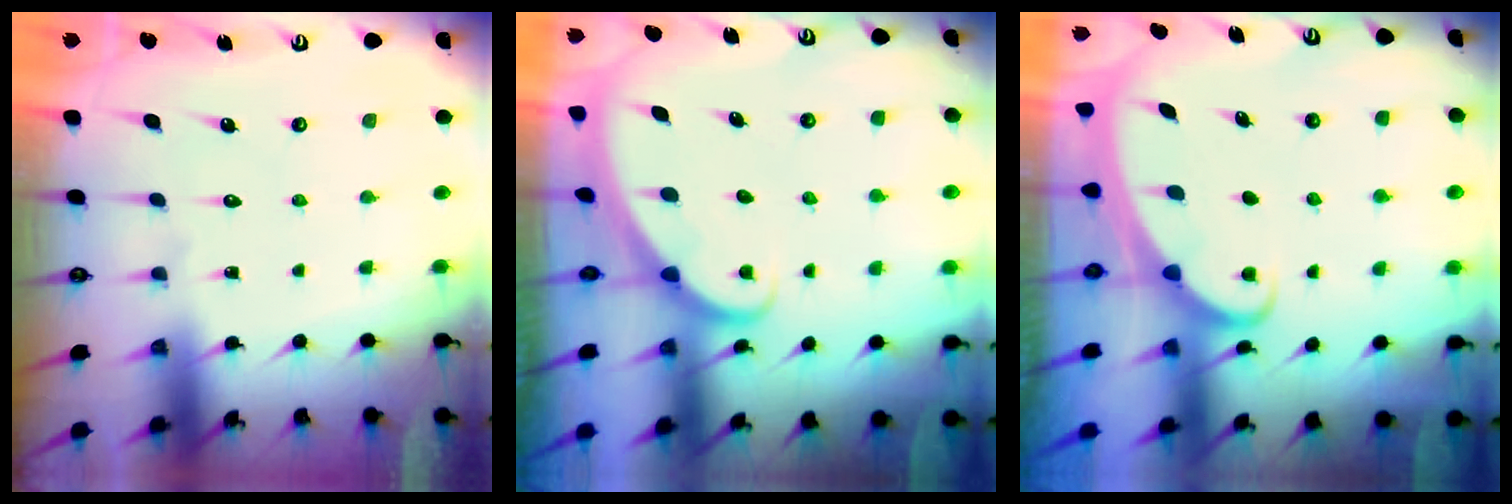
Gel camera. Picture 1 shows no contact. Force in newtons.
{"total": 1.7, "press": 1.7, "slide": 0.1}
{"total": 1.9, "press": 1.9, "slide": 0.3}